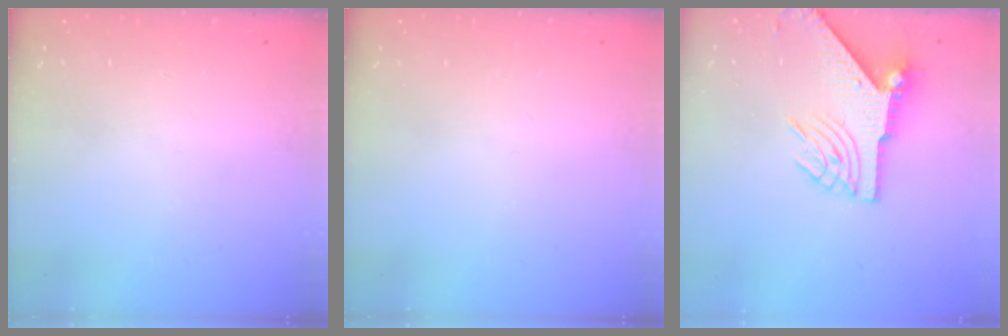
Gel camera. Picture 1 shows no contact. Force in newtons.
{"total": 0.0}
{"total": 8.8, "press": 8.7, "slide": 1.3}